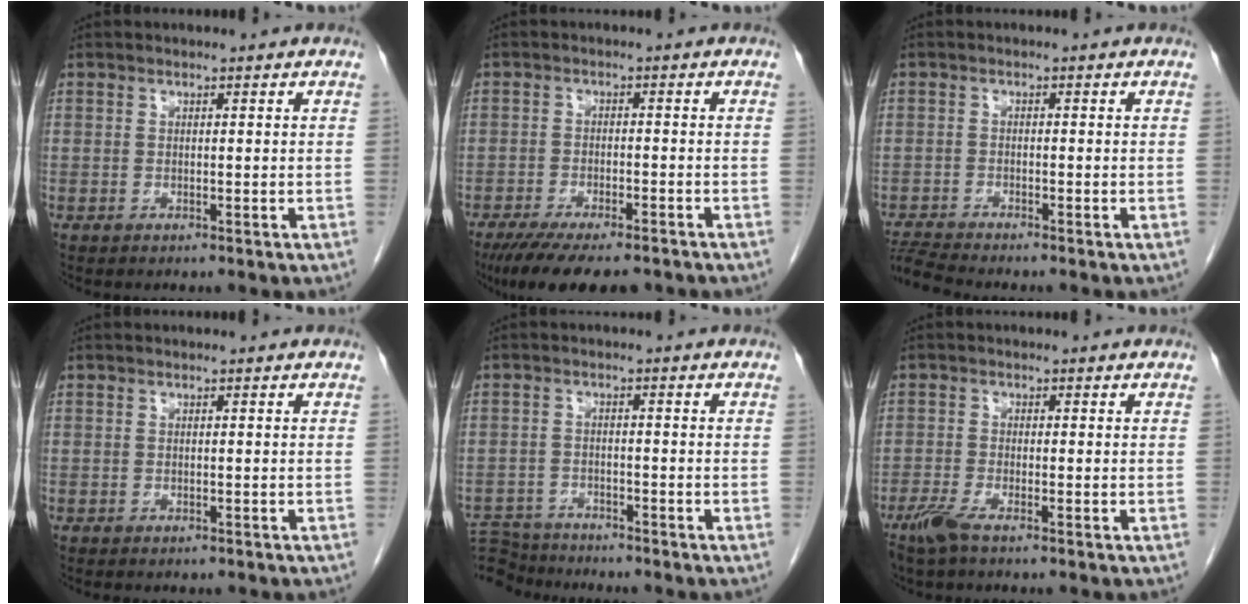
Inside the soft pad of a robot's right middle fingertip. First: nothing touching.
{"total": 12.9, "force": [-10.2, 3.5, 7.1], "torque": [-0.120, -0.021, -0.153]}
{"total": 4.1, "force": [-3.9, -1.0, 0.7], "torque": [-0.020, -0.018, -0.072]}
{"total": 2.4, "force": [-2.0, 0.9, 1.0], "torque": [-0.015, -0.004, -0.019]}
{"total": 8.2, "force": [-8.0, 1.8, 0.6], "torque": [-0.016, 0.004, -0.135]}
{"total": 3.2, "force": [-2.3, 0.2, 2.2], "torque": [-0.052, -0.007, -0.051]}